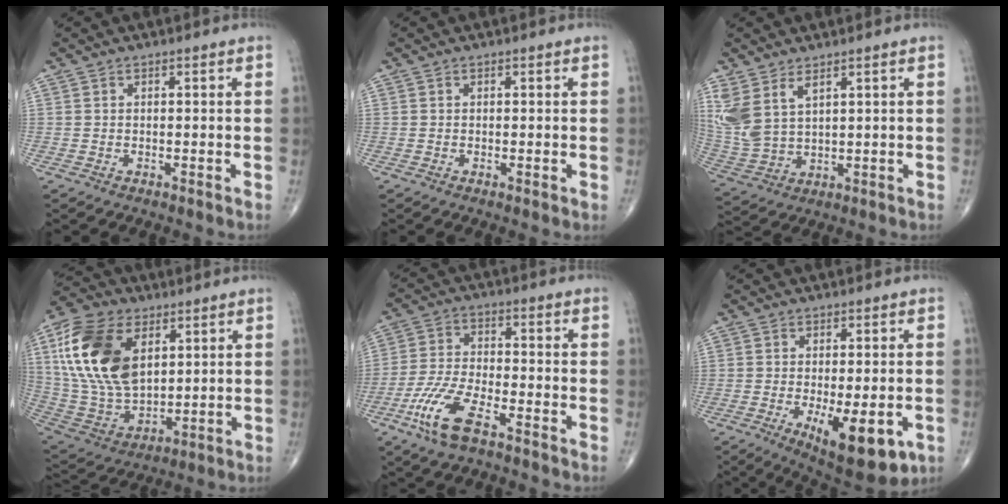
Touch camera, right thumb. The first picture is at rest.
{"total": 0.6, "force": [0.0, 0.0, 0.6], "torque": [-0.012, -0.004, -0.001]}
{"total": 10.3, "force": [5.1, 5.5, 7.0], "torque": [-0.161, -0.018, 0.122]}
{"total": 21.3, "force": [6.7, 12.9, 15.5], "torque": [-0.298, -0.021, 0.129]}
{"total": 10.2, "force": [-6.0, 3.2, 7.6], "torque": [-0.172, 0.017, -0.118]}
{"total": 13.0, "force": [-4.2, 4.9, 11.3], "torque": [-0.156, -0.016, -0.046]}